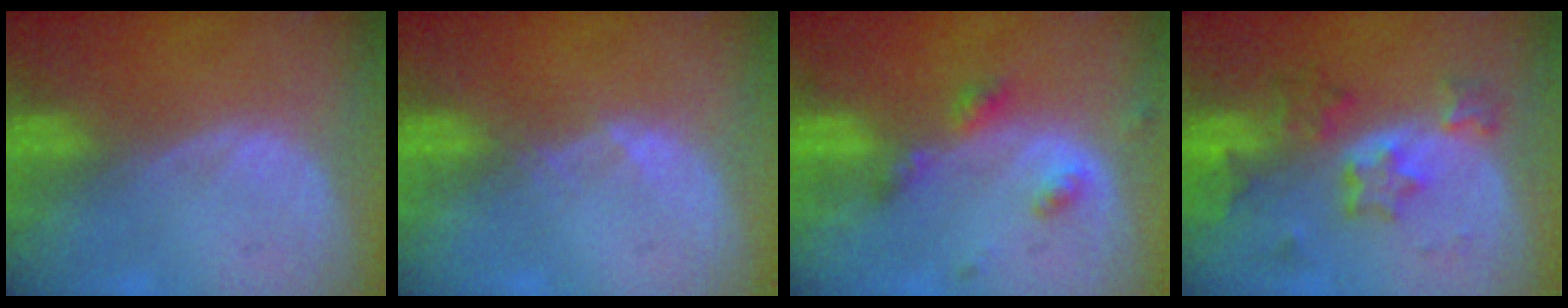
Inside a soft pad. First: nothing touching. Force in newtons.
{"total": 1.0, "press": 0.8, "slide": 0.5}
{"total": 3.8, "press": 3.7, "slide": 0.5}
{"total": 7.2, "press": 6.4, "slide": 3.1}